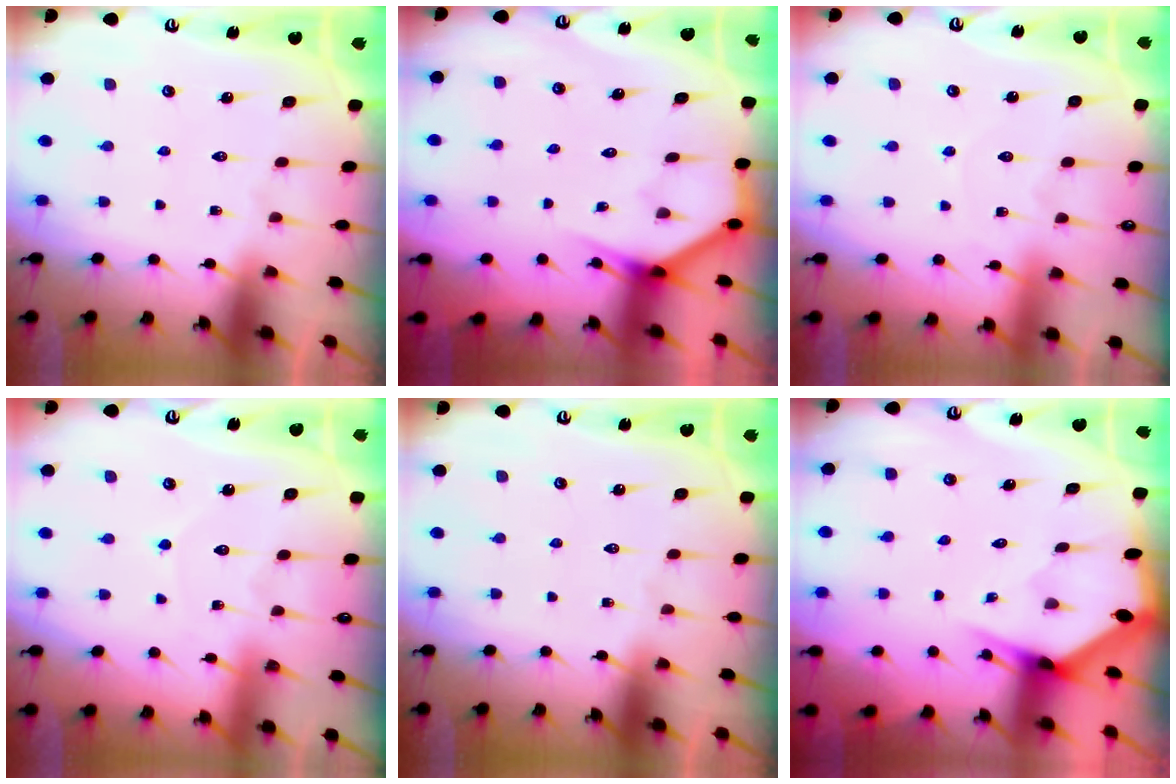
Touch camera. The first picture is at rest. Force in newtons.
{"total": 3.6, "press": 3.6, "slide": 0.3}
{"total": 2.6, "press": 2.6, "slide": 0.3}
{"total": 3.5, "press": 3.5, "slide": 0.4}
{"total": 0.0}
{"total": 2.8, "press": 2.8, "slide": 0.3}